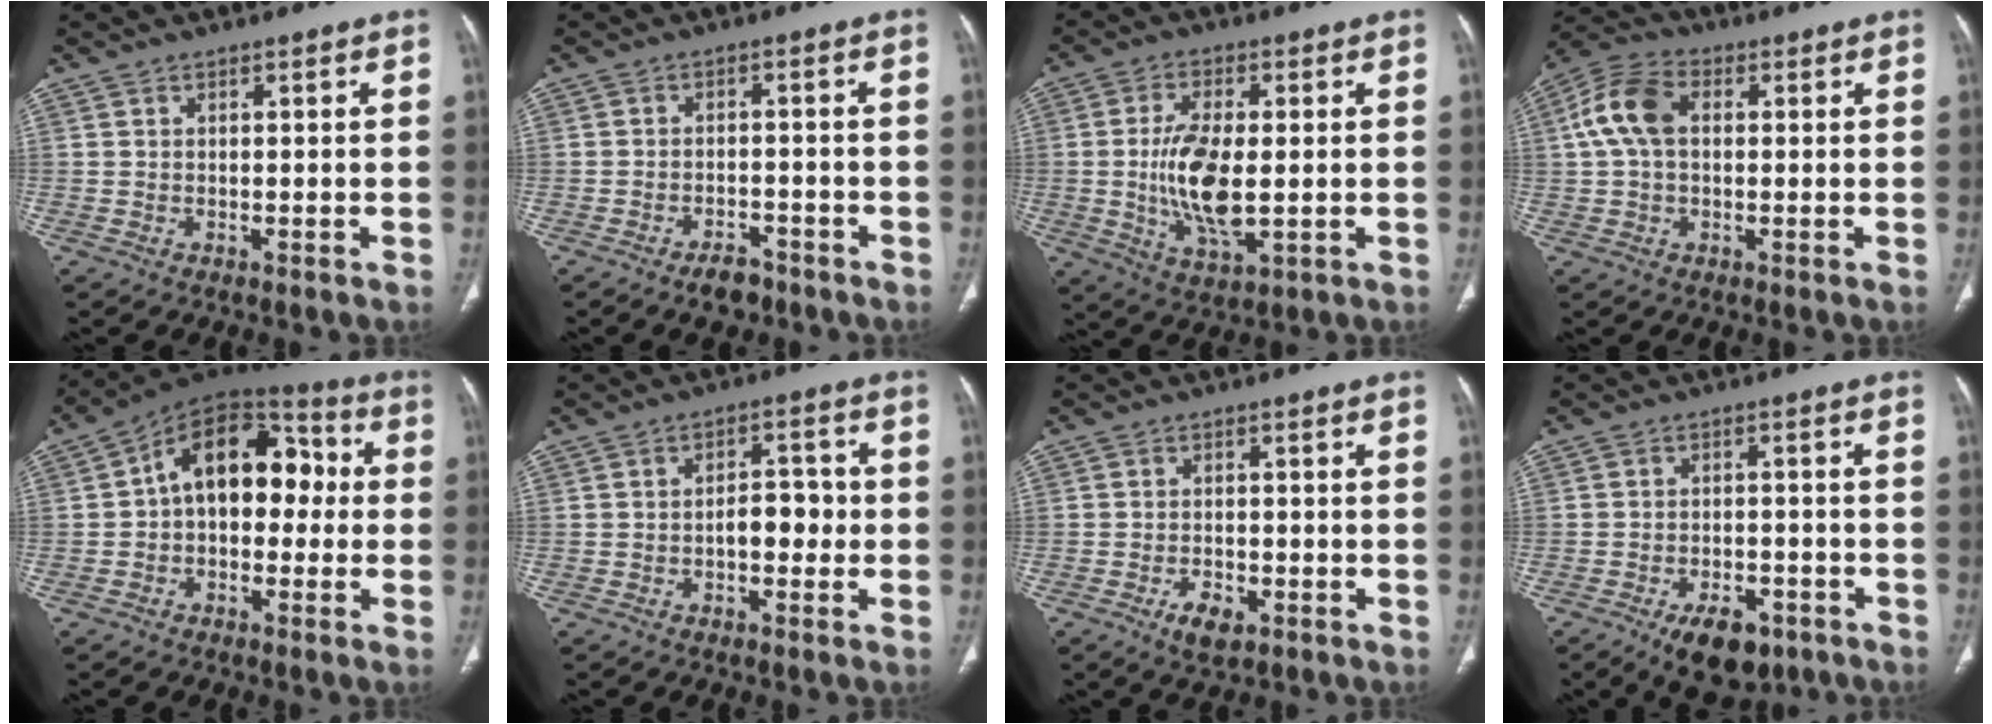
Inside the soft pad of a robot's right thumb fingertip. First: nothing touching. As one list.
[{"total": 3.7, "force": [-2.9, 1.8, 1.5], "torque": [-0.020, 0.016, -0.042]}, {"total": 11.8, "force": [-0.5, 5.3, 10.5], "torque": [-0.203, -0.011, -0.003]}, {"total": 9.2, "force": [1.4, 6.0, 6.9], "torque": [-0.146, 0.027, 0.022]}, {"total": 15.5, "force": [0.6, 10.1, 11.7], "torque": [-0.135, 0.052, -0.006]}, {"total": 5.2, "force": [-1.0, 3.0, 4.1], "torque": [-0.040, 0.023, -0.019]}, {"total": 3.9, "force": [-2.0, 2.0, 2.7], "torque": [-0.045, 0.005, -0.030]}, {"total": 9.1, "force": [-5.6, 4.8, 5.4], "torque": [-0.062, 0.020, -0.078]}]